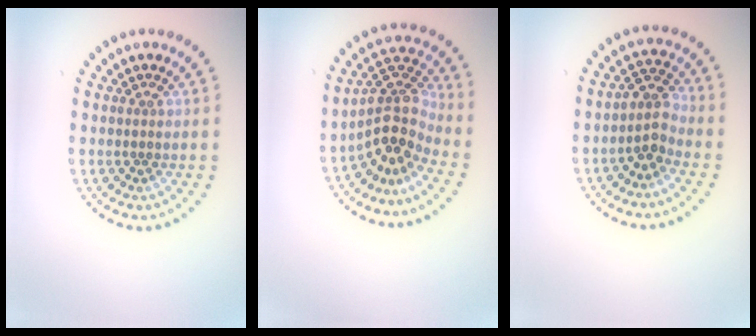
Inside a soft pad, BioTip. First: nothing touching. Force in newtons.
{"total": 4.4, "press": 3.3, "slide": 2.9}
{"total": 2.6, "press": 2.0, "slide": 1.6}